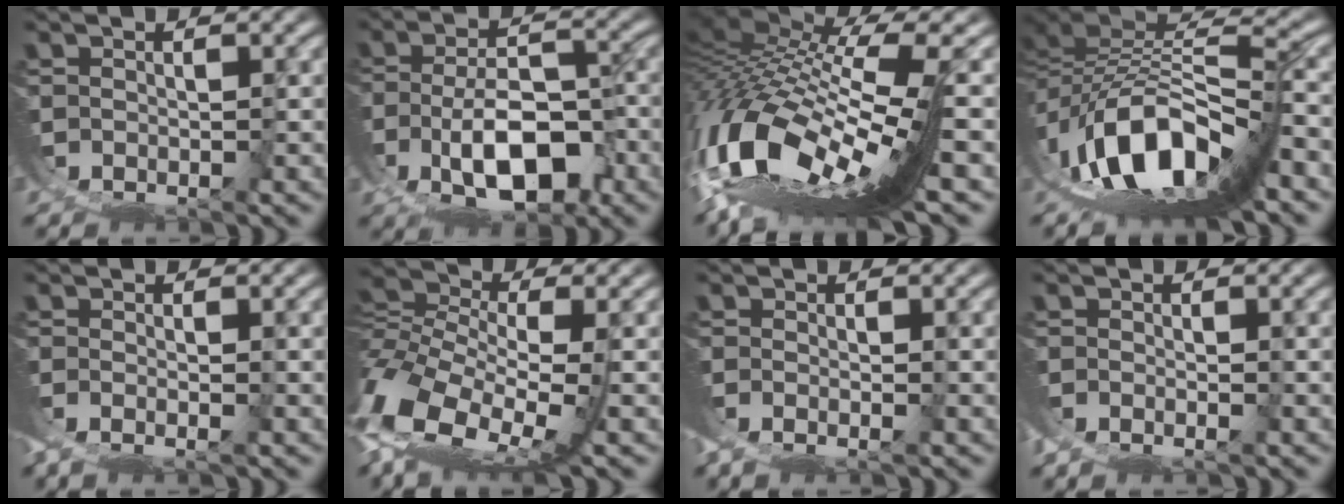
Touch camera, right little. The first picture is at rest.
{"total": 7.8, "force": [0.3, 3.8, 6.8], "torque": [-0.104, -0.022, 0.020]}
{"total": 17.7, "force": [0.1, 8.5, 15.5], "torque": [-0.289, -0.019, 0.019]}
{"total": 14.1, "force": [-0.7, 8.0, 11.6], "torque": [-0.202, -0.019, 0.001]}
{"total": 2.5, "force": [-1.2, 1.0, 1.9], "torque": [-0.039, -0.009, -0.012]}
{"total": 8.9, "force": [1.1, 5.1, 7.3], "torque": [-0.172, -0.031, 0.034]}
{"total": 2.6, "force": [-1.2, 1.4, 1.8], "torque": [-0.037, -0.007, -0.016]}
{"total": 2.5, "force": [-1.1, 1.9, 1.2], "torque": [-0.028, -0.005, -0.019]}